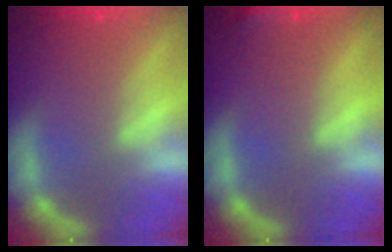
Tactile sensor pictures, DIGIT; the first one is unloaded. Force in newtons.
{"total": 2.4}